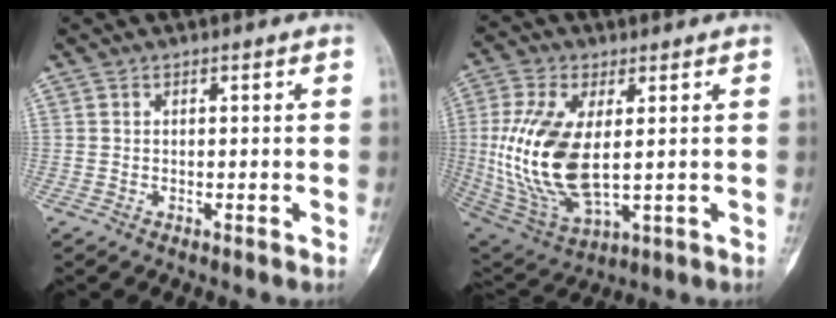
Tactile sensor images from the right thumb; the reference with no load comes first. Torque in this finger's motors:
{"motor_torque": [2.28, 1.91, 1.08, -1.01, 0.42]}